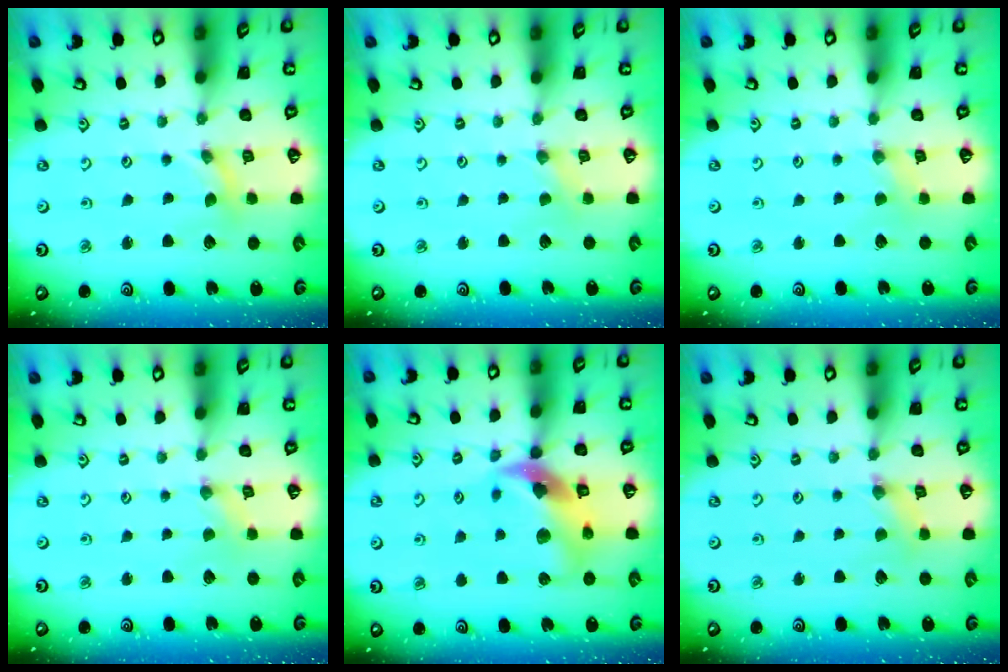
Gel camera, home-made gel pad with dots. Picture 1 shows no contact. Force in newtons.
{"total": 0.0}
{"total": 1.5, "press": 1.5, "slide": 0.3}
{"total": 0.6, "press": 0.6, "slide": 0.2}
{"total": 12.7, "press": 12.6, "slide": 1.9}
{"total": 1.4, "press": 1.3, "slide": 0.3}